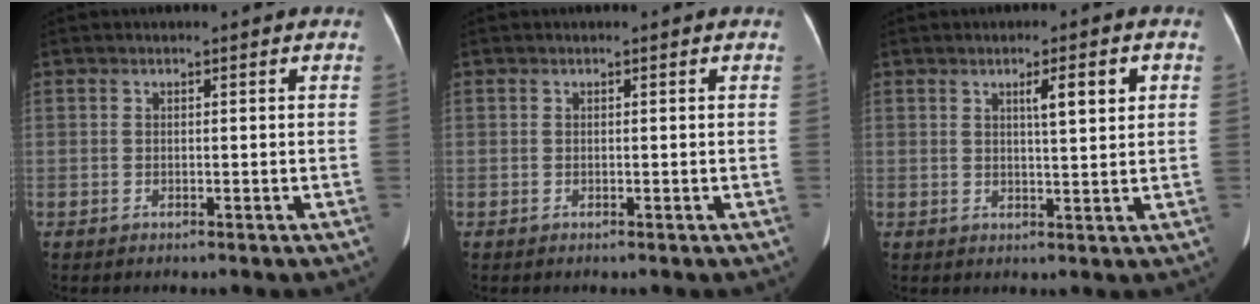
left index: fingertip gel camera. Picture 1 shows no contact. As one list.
[{"total": 0.0}, {"total": 4.4, "force": [1.6, 0.3, 4.0], "torque": [-0.064, 0.005, 0.026]}]